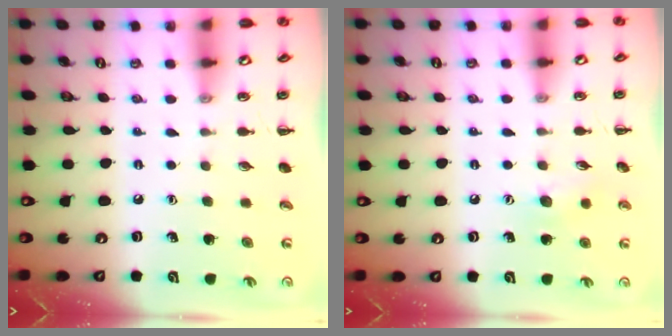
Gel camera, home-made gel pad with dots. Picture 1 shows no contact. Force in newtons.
{"total": 6.0, "press": 5.8, "slide": 1.2}